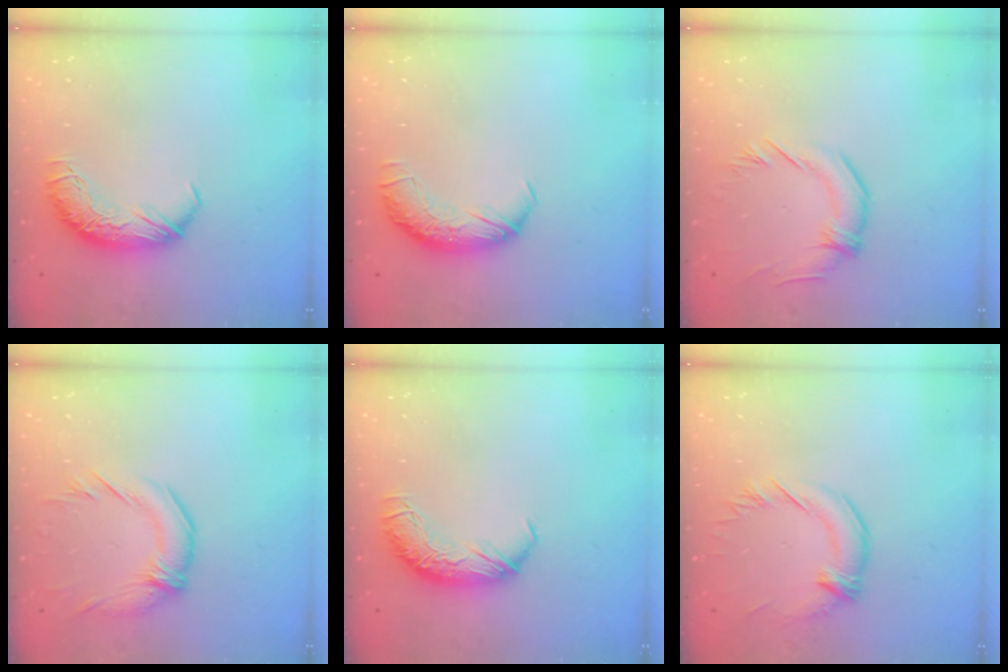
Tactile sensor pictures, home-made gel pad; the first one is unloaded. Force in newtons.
{"total": 1.6, "press": 0.6, "slide": 1.5}
{"total": 1.5, "press": 1.4, "slide": 0.4}
{"total": 2.8, "press": 1.9, "slide": 2.2}
{"total": 0.0}
{"total": 1.3, "press": 1.1, "slide": 0.7}